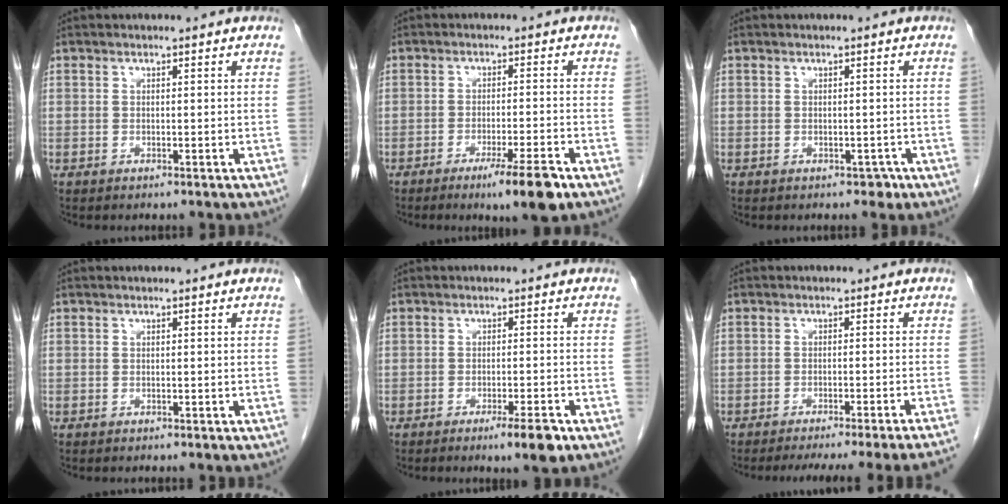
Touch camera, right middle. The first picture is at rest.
{"total": 6.8, "force": [-4.2, -0.1, 5.3], "torque": [-0.080, -0.014, -0.066]}
{"total": 1.1, "force": [-0.6, 0.8, 0.5], "torque": [-0.002, 0.003, -0.004]}
{"total": 0.0}
{"total": 4.2, "force": [-2.6, 0.2, 3.4], "torque": [-0.047, -0.008, -0.038]}
{"total": 16.2, "force": [-14.7, -1.6, 6.7], "torque": [-0.056, -0.027, -0.183]}